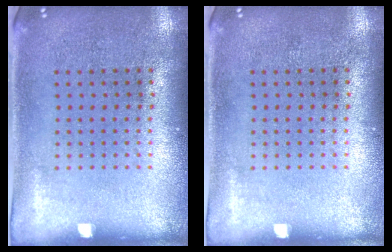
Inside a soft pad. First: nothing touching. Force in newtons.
{"total": 0.0}